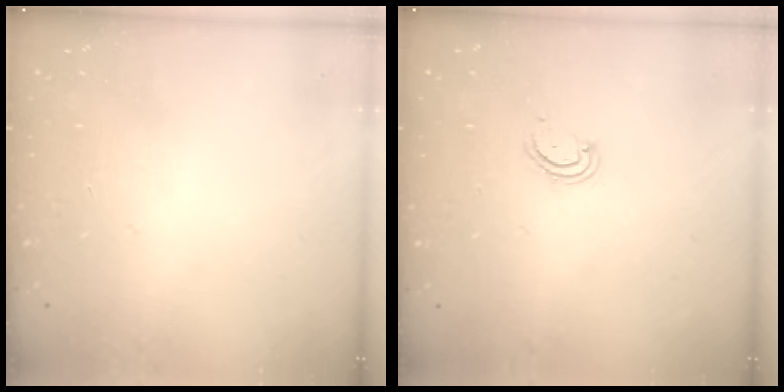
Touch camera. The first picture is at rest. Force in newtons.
{"total": 3.9, "press": 3.9, "slide": 0.4}